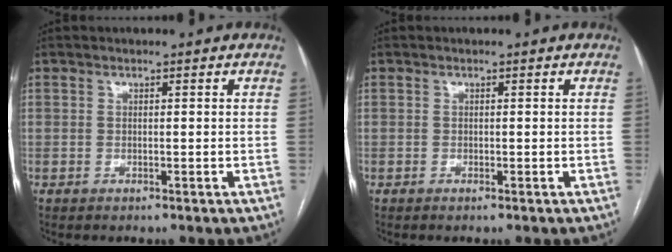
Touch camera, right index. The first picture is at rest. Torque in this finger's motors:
{"motor_torque": [-0.01, -0.01, -0.02, 0.01]}